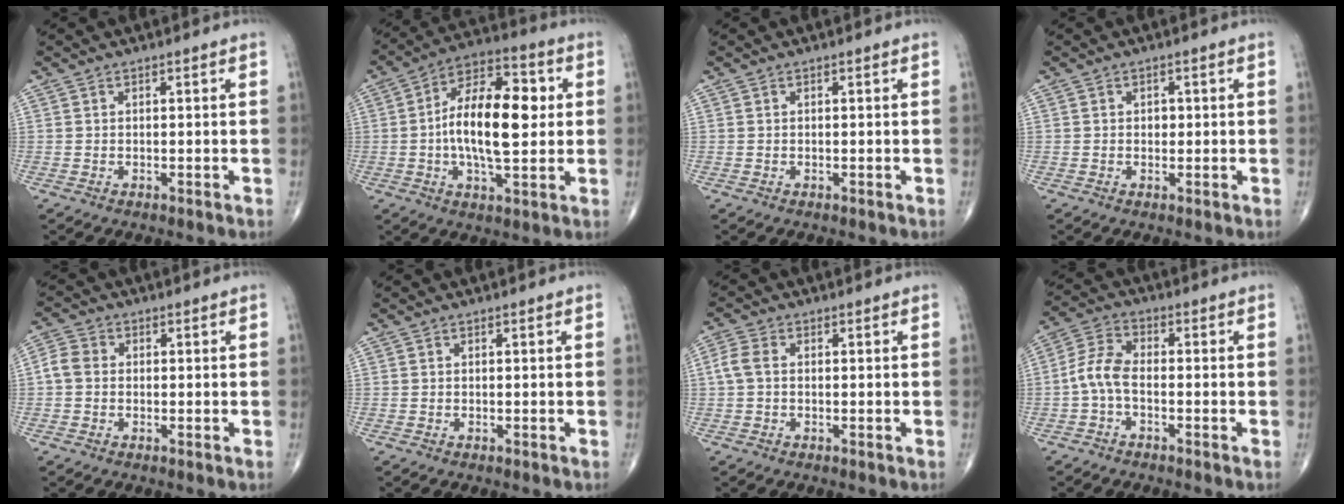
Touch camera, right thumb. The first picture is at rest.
{"total": 17.0, "force": [0.9, 7.7, 15.1], "torque": [-0.244, 0.020, 0.007]}
{"total": 0.0}
{"total": 1.3, "force": [0.1, 1.0, 0.8], "torque": [-0.003, 0.003, 0.001]}
{"total": 3.8, "force": [-0.1, 3.1, 2.1], "torque": [-0.040, 0.011, -0.010]}
{"total": 0.0}
{"total": 3.4, "force": [0.1, 2.2, 2.6], "torque": [-0.063, 0.008, -0.003]}
{"total": 6.0, "force": [-1.5, 3.0, 4.9], "torque": [-0.105, 0.021, -0.040]}